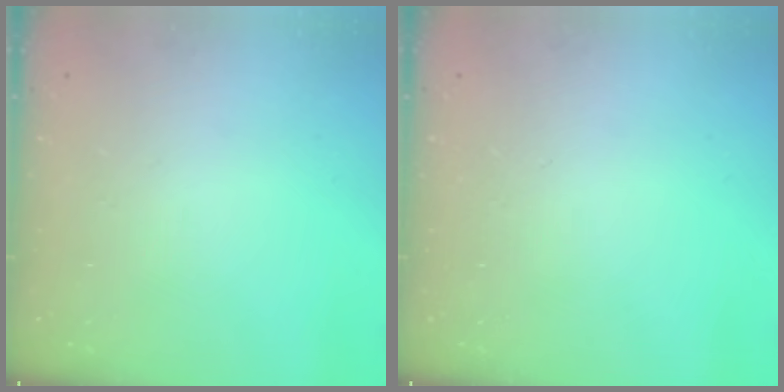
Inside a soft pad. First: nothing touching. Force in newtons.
{"total": 0.0}